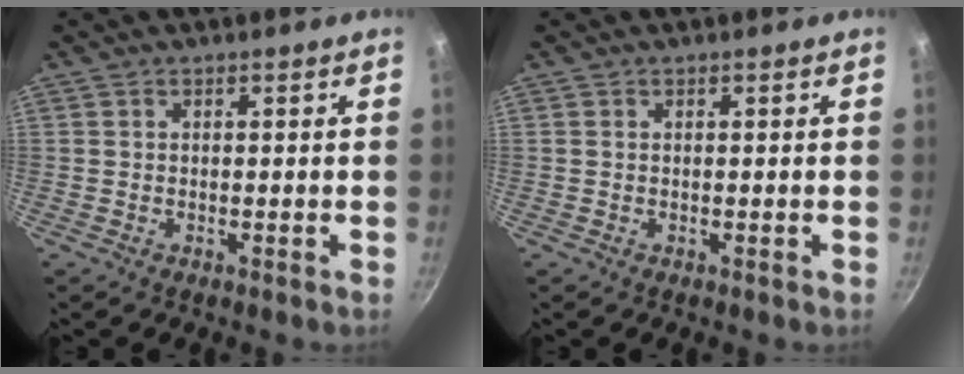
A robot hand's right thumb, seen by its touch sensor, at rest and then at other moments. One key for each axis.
{"total": 0.0}